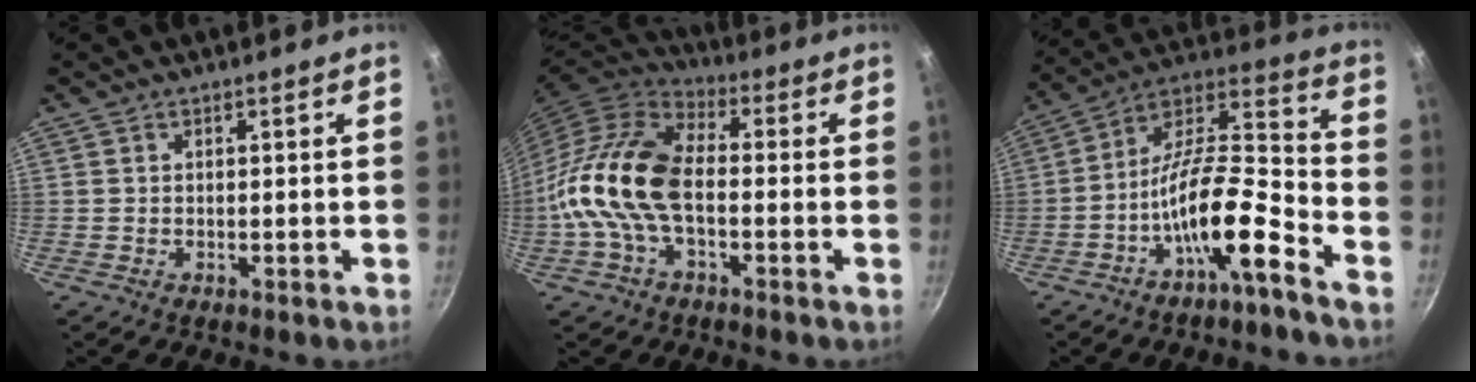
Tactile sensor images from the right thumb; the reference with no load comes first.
{"total": 14.4, "force": [-2.3, 8.0, 11.7], "torque": [-0.216, 0.035, -0.060]}
{"total": 15.7, "force": [-8.1, 4.2, 12.8], "torque": [-0.218, 0.073, -0.152]}